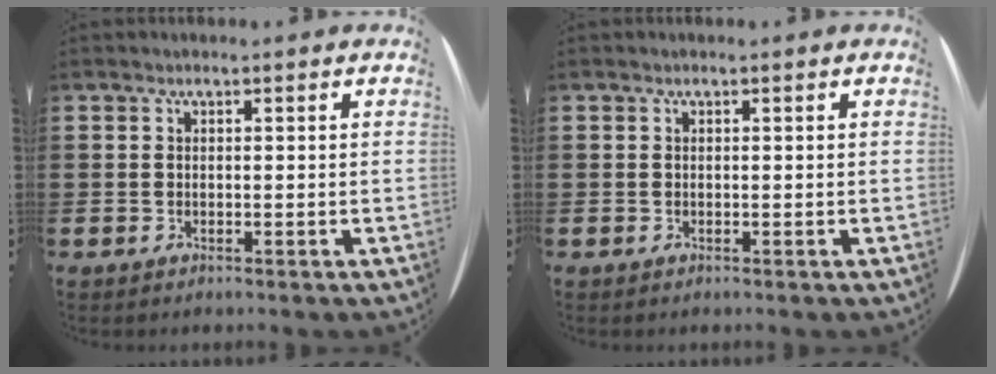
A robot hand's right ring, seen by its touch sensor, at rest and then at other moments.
{"total": 0.0}